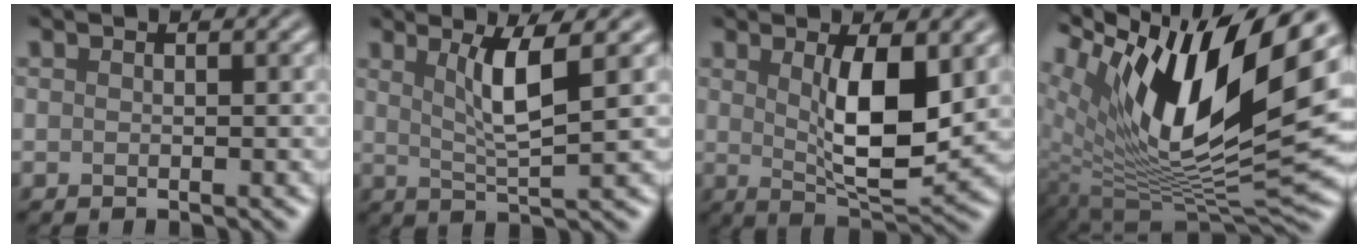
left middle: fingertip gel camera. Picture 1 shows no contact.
{"total": 4.3, "force": [1.6, 0.6, 3.9], "torque": [-0.074, -0.003, 0.032]}
{"total": 6.8, "force": [1.3, 2.2, 6.3], "torque": [-0.110, -0.011, 0.024]}
{"total": 15.6, "force": [5.8, 5.7, 13.3], "torque": [-0.238, -0.009, 0.105]}